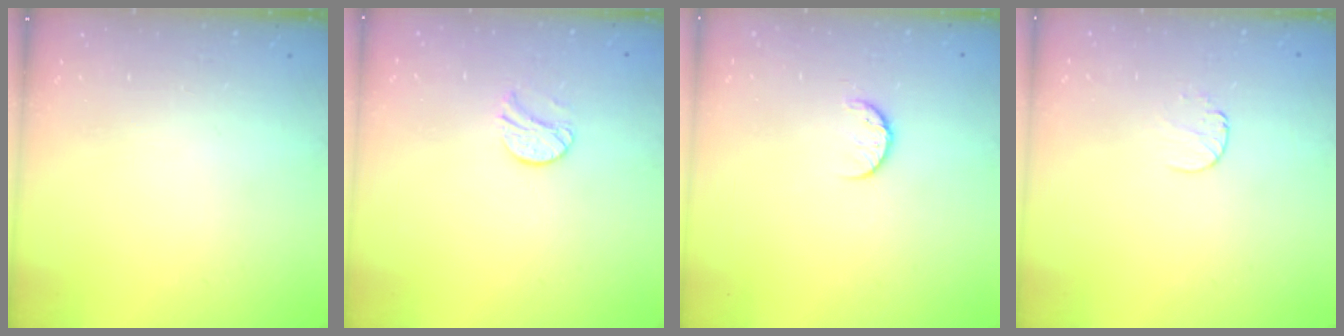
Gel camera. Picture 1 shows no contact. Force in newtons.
{"total": 9.1, "press": 9.1, "slide": 0.6}
{"total": 7.2, "press": 7.1, "slide": 0.8}
{"total": 5.5, "press": 5.5, "slide": 0.5}